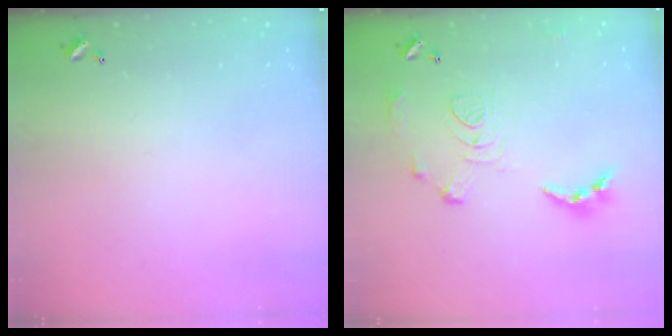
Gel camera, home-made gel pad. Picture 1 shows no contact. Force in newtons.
{"total": 11.4, "press": 11.3, "slide": 1.0}